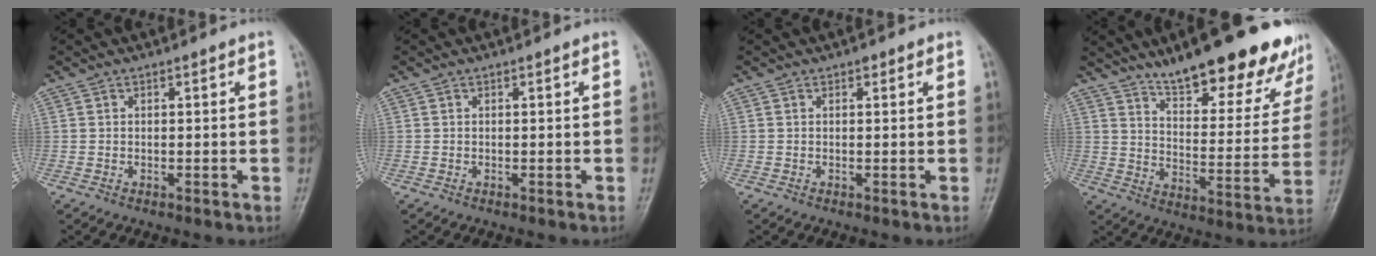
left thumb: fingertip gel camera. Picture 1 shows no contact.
{"total": 0.0}
{"total": 0.8, "force": [0.5, 0.3, 0.5], "torque": [-0.003, -0.001, 0.004]}
{"total": 23.1, "force": [17.2, 7.0, 13.9], "torque": [-0.147, -0.079, 0.243]}